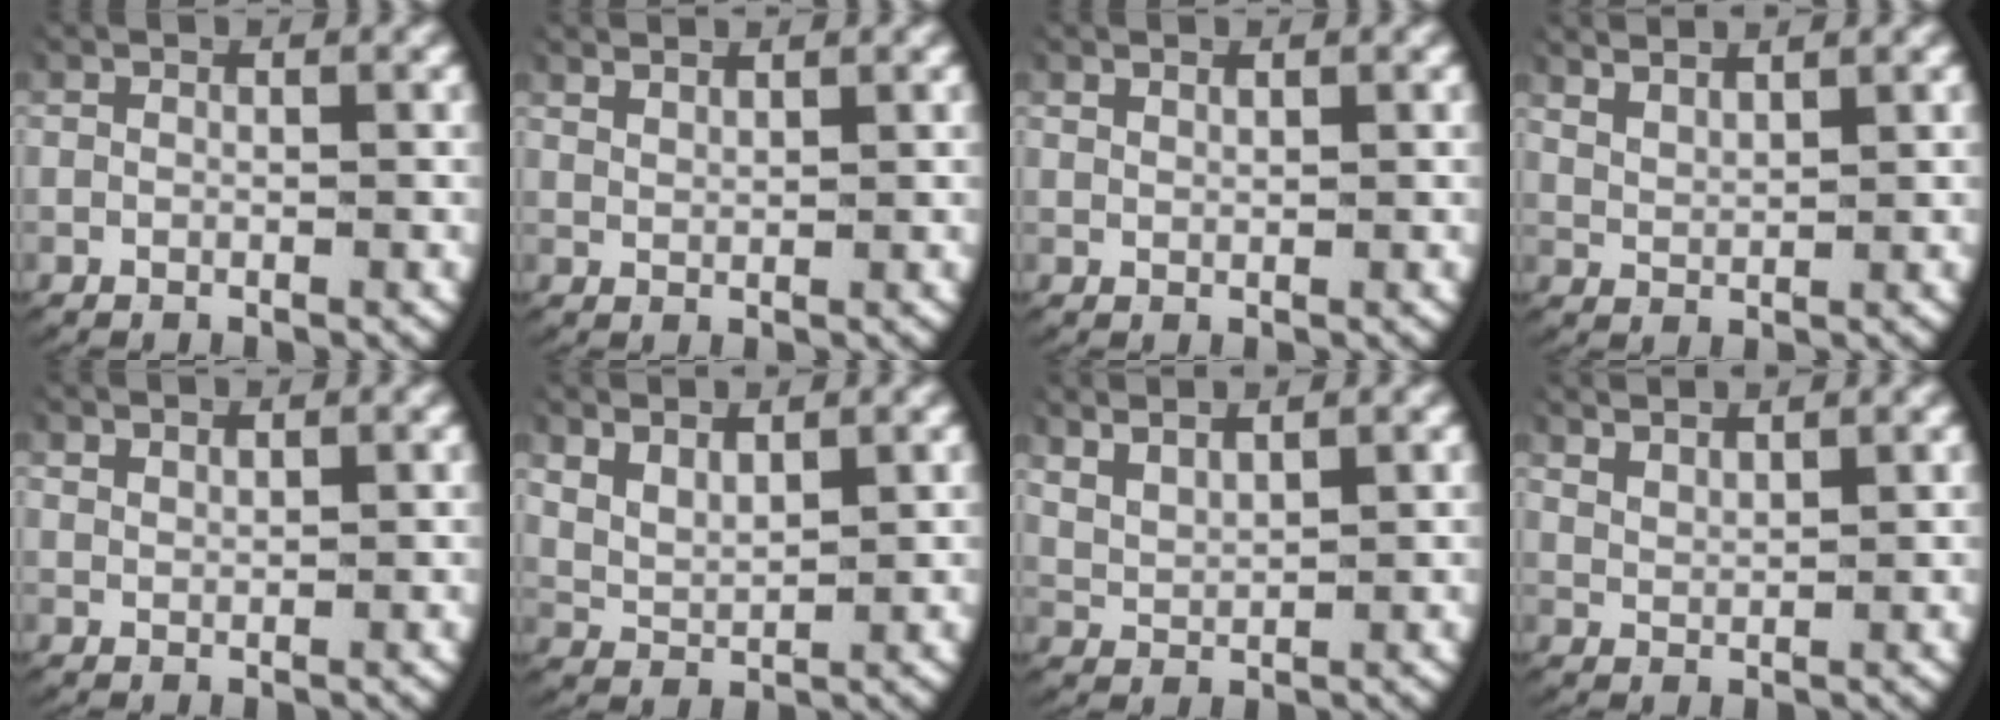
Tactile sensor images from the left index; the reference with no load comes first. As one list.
[{"total": 2.0, "force": [2.0, -0.2, 0.2], "torque": [-0.011, -0.002, 0.041]}, {"total": 0.8, "force": [0.8, -0.2, 0.0], "torque": [-0.004, -0.003, 0.021]}, {"total": 2.9, "force": [2.7, 0.6, 0.9], "torque": [-0.032, -0.004, 0.055]}, {"total": 1.1, "force": [1.1, -0.2, 0.0], "torque": [-0.005, -0.004, 0.028]}, {"total": 3.7, "force": [1.7, 2.8, 1.7], "torque": [-0.055, -0.010, 0.030]}, {"total": 3.6, "force": [2.4, 2.1, 1.5], "torque": [-0.052, -0.006, 0.046]}, {"total": 2.9, "force": [2.8, 0.3, 0.6], "torque": [-0.024, -0.004, 0.056]}]